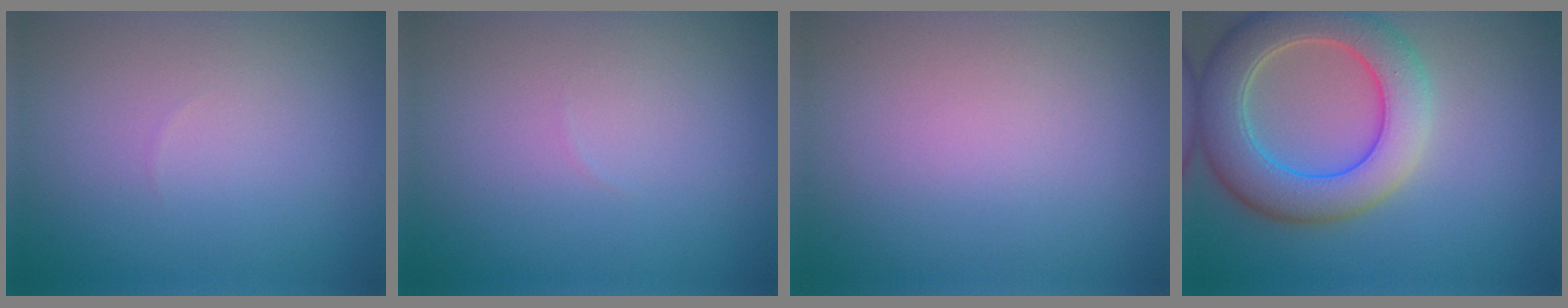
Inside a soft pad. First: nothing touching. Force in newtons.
{"total": 0.0}
{"total": 0.0}
{"total": 7.8, "press": 7.8, "slide": 0.9}